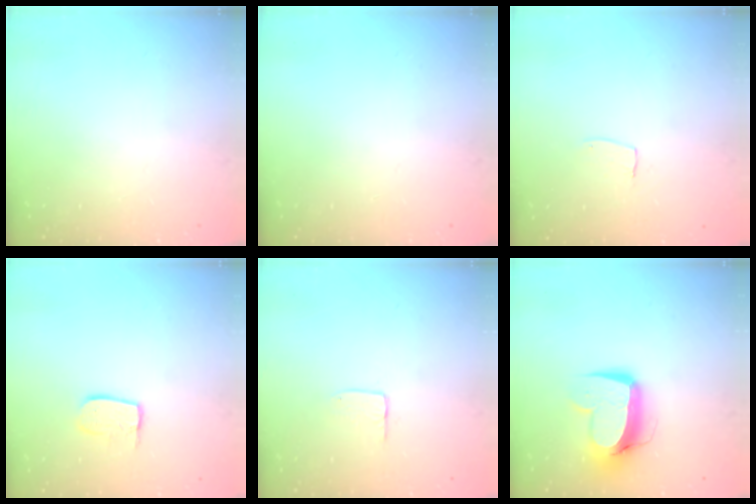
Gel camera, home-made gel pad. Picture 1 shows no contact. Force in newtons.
{"total": 0.0}
{"total": 2.6, "press": 2.6, "slide": 0.1}
{"total": 7.0, "press": 7.0, "slide": 0.3}
{"total": 3.8, "press": 3.8, "slide": 0.3}
{"total": 12.3, "press": 12.2, "slide": 1.3}